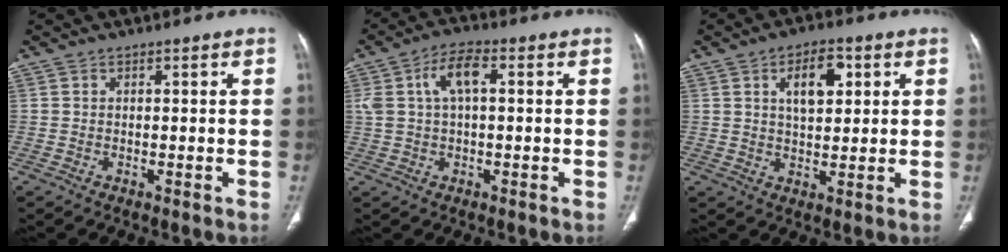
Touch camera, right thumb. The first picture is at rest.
{"total": 7.0, "force": [1.6, 3.3, 6.0], "torque": [-0.125, 0.021, 0.029]}
{"total": 7.8, "force": [2.7, 4.0, 6.1], "torque": [-0.075, -0.006, 0.044]}